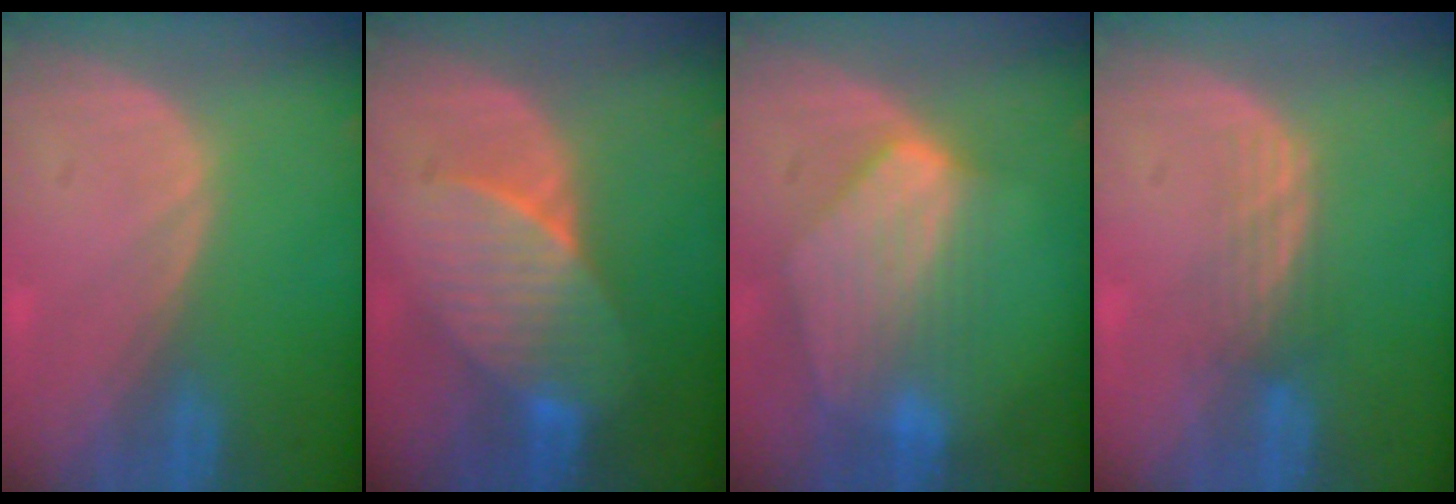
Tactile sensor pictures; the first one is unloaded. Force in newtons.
{"total": 7.2, "press": 7.1, "slide": 1.4}
{"total": 8.2, "press": 7.6, "slide": 3.0}
{"total": 3.2, "press": 2.7, "slide": 1.7}